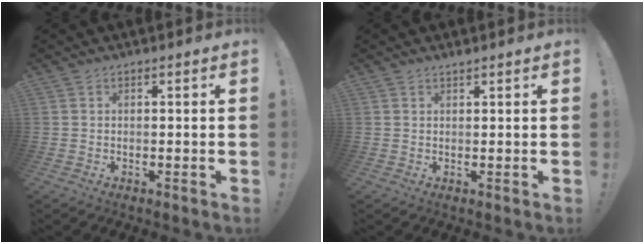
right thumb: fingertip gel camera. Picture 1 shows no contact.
{"total": 0.9, "force": [0.9, -0.2, 0.0], "torque": [0.006, -0.002, 0.016]}